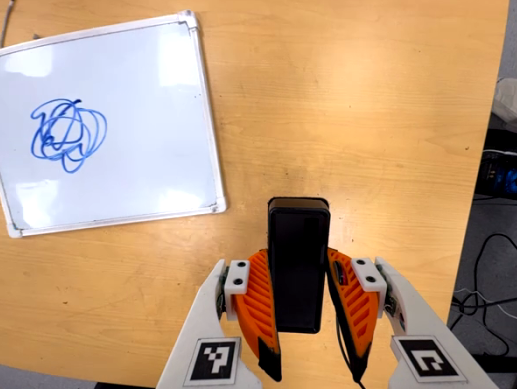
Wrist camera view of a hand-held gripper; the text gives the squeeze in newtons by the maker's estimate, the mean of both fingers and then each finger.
{"total": 4.5, "left": 2.9, "right": 6.1}